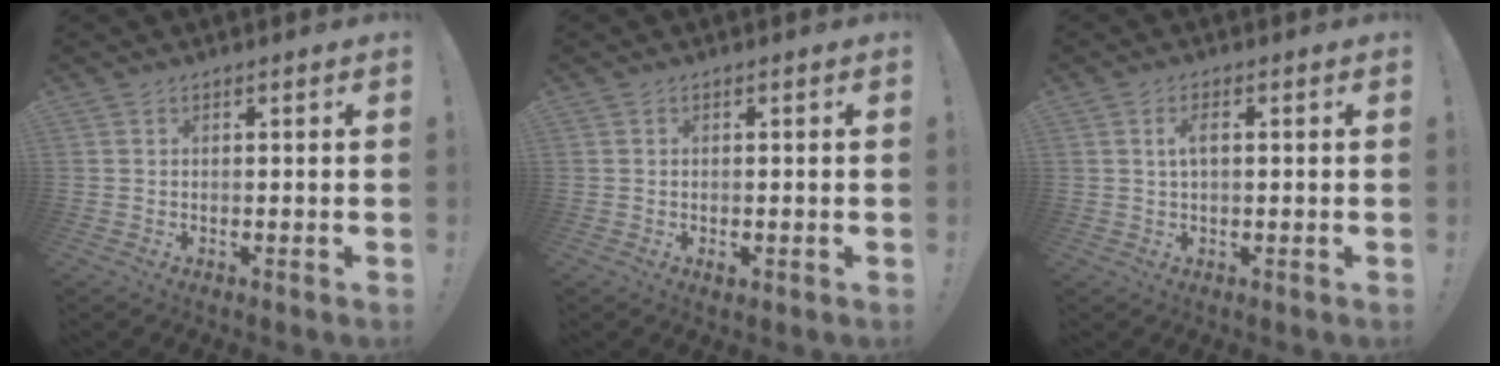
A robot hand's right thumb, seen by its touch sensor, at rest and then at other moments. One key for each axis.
{"total": 1.2, "fx": -0.5, "fy": 0.6, "fz": 0.9, "tx": -0.008, "ty": 0.000, "tz": -0.011}
{"total": 3.4, "fx": 0.7, "fy": 1.1, "fz": 3.1, "tx": -0.053, "ty": 0.001, "tz": 0.010}